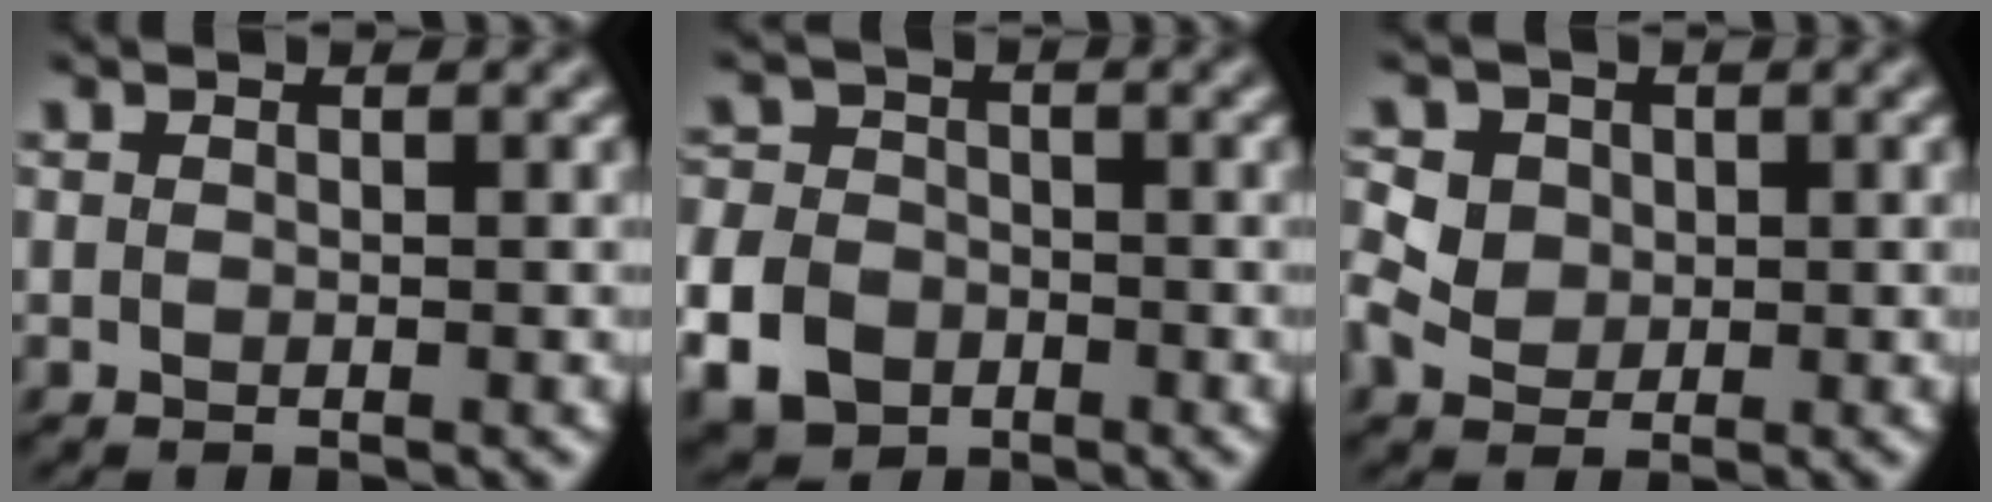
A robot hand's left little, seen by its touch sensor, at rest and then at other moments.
{"total": 7.0, "force": [-3.5, 5.3, 2.9], "torque": [-0.064, -0.021, -0.085]}
{"total": 5.6, "force": [0.8, 4.6, 3.0], "torque": [-0.061, 0.034, -0.006]}